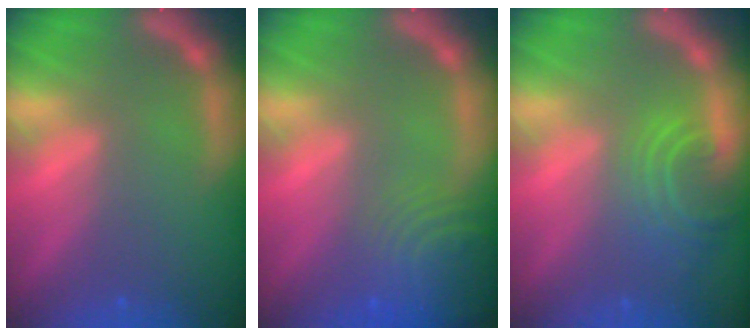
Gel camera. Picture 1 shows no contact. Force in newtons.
{"total": 8.5}
{"total": 5.1}